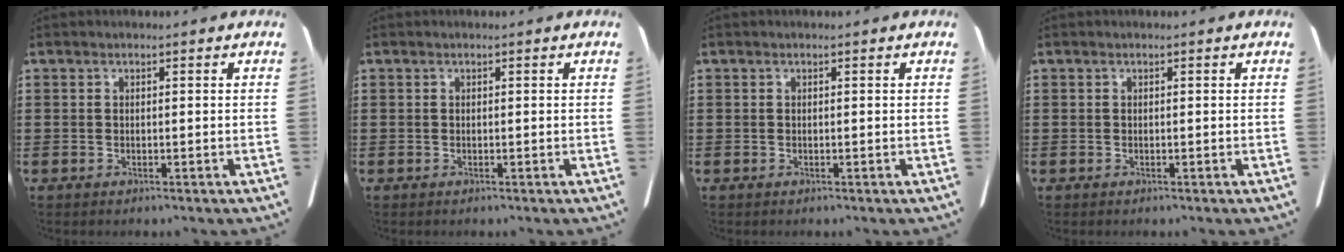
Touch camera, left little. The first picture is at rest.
{"total": 0.0}
{"total": 0.0}
{"total": 0.0}